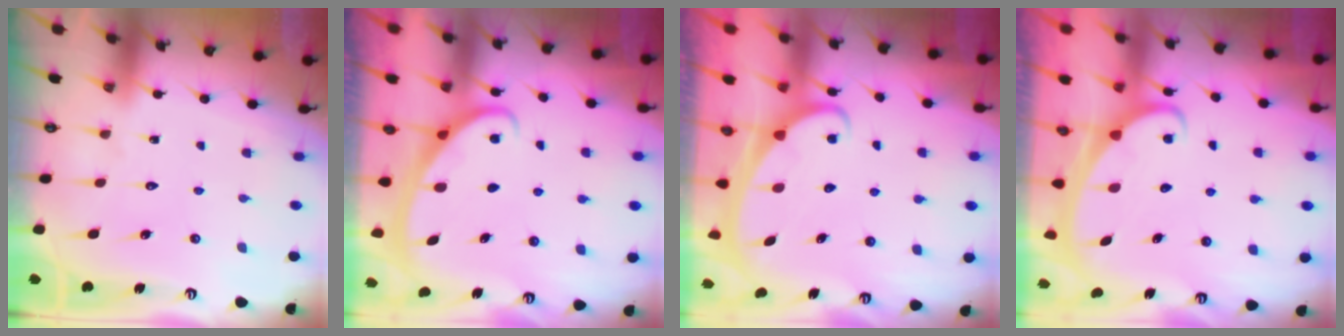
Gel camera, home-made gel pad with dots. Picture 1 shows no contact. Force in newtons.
{"total": 2.8, "press": 2.8, "slide": 0.4}
{"total": 2.3, "press": 2.3, "slide": 0.3}
{"total": 2.3, "press": 2.3, "slide": 0.3}